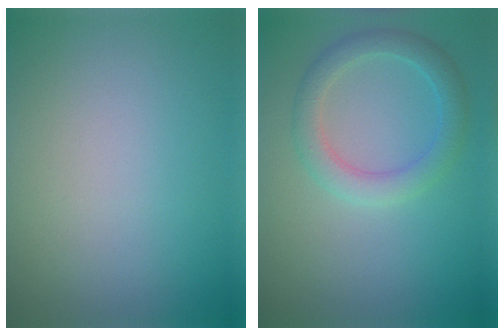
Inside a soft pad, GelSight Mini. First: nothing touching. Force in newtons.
{"total": 3.2, "press": 3.2, "slide": 0.1}